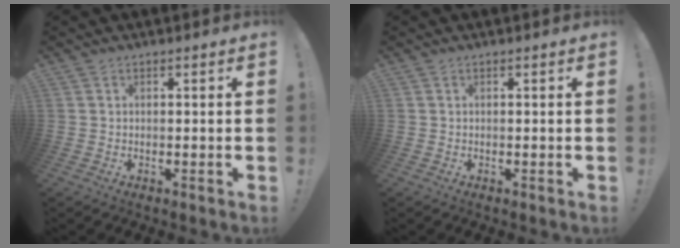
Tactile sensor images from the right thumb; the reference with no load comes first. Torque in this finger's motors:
{"motor_torque": [0.02, -0.08, 0.07, -0.15, 0.06]}